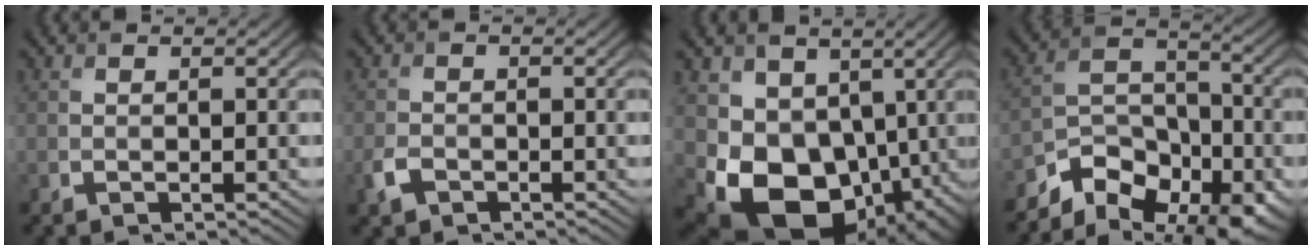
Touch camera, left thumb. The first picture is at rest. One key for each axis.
{"total": 2.3, "fx": -1.2, "fy": 1.5, "fz": 1.2, "tx": -0.029, "ty": -0.003, "tz": -0.030}
{"total": 13.5, "fx": -0.8, "fy": 10.1, "fz": 9.0, "tx": -0.179, "ty": -0.041, "tz": -0.004}
{"total": 11.8, "fx": -8.8, "fy": 5.9, "fz": 5.4, "tx": -0.104, "ty": -0.008, "tz": -0.151}